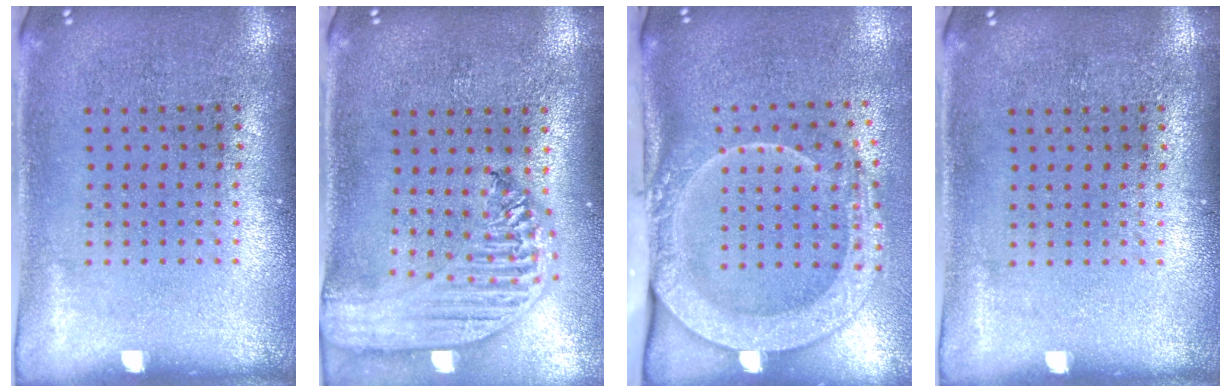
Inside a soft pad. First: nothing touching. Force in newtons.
{"total": 2.8, "press": 2.3, "slide": 1.6}
{"total": 2.8, "press": 2.1, "slide": 1.9}
{"total": 0.0}